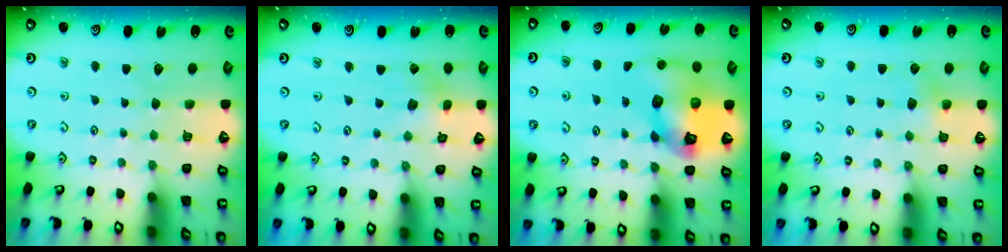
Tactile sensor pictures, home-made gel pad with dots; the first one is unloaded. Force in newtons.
{"total": 2.3, "press": 2.3, "slide": 0.3}
{"total": 12.8, "press": 12.7, "slide": 1.8}
{"total": 4.0, "press": 3.9, "slide": 0.8}